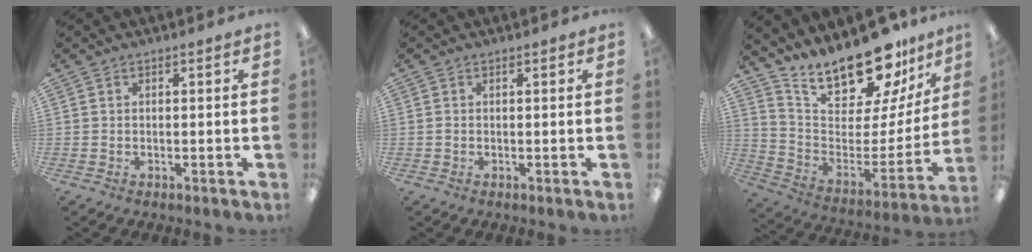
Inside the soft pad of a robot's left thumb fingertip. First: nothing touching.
{"total": 0.0}
{"total": 20.6, "force": [17.6, 6.7, 8.3], "torque": [-0.140, -0.134, 0.306]}